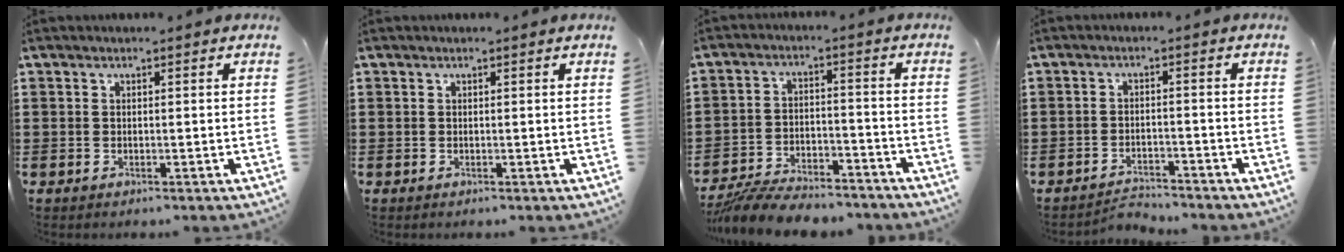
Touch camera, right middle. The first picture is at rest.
{"total": 0.0}
{"total": 7.0, "force": [-6.7, 1.0, 1.7], "torque": [-0.034, 0.009, -0.129]}
{"total": 2.8, "force": [-2.7, 0.3, 0.1], "torque": [-0.009, 0.000, -0.058]}